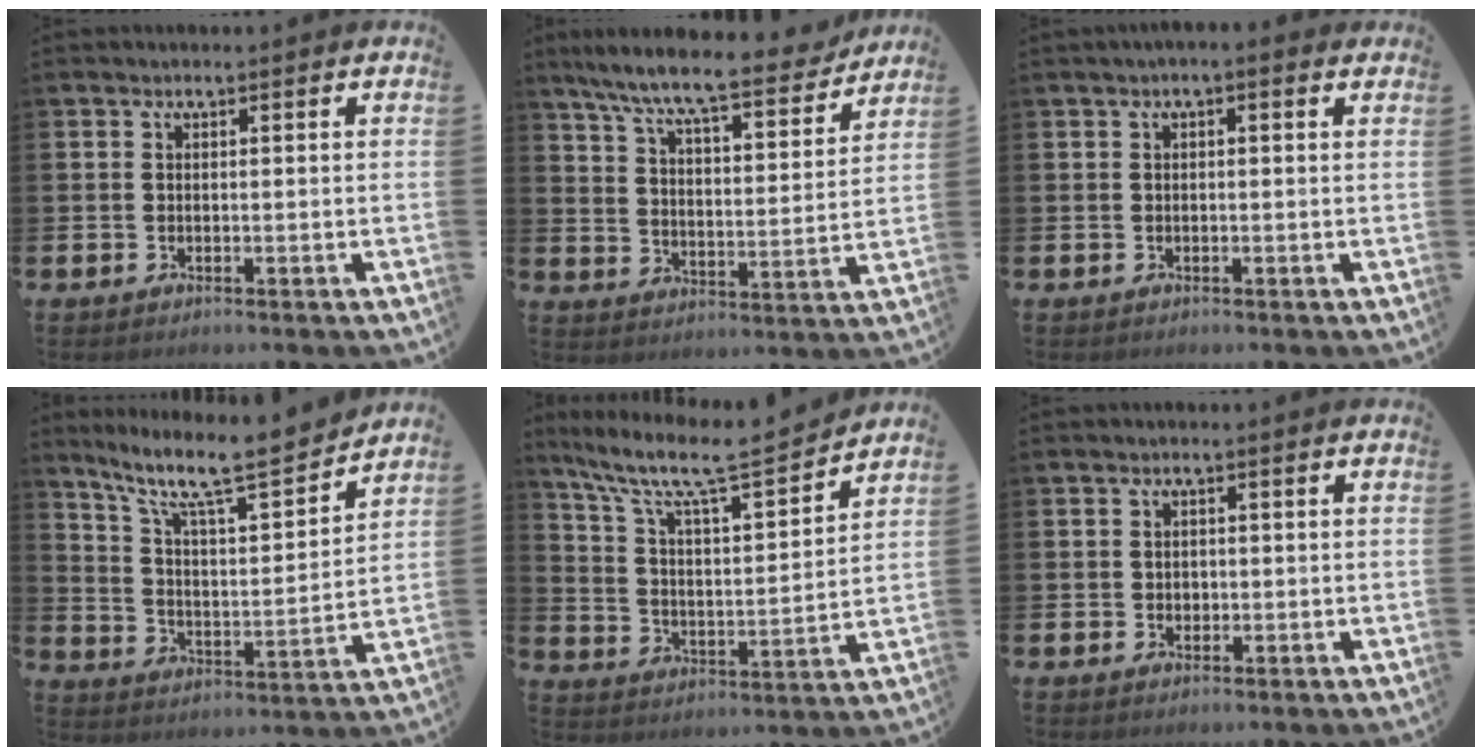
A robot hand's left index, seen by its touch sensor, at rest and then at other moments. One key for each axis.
{"total": 9.3, "fx": 8.4, "fy": 0.9, "fz": 3.9, "tx": -0.100, "ty": -0.057, "tz": 0.139}
{"total": 0.9, "fx": 0.0, "fy": 0.3, "fz": 0.9, "tx": -0.013, "ty": 0.002, "tz": -0.002}
{"total": 10.2, "fx": 9.0, "fy": 1.2, "fz": 4.8, "tx": -0.121, "ty": -0.063, "tz": 0.148}
{"total": 9.3, "fx": 8.0, "fy": 1.2, "fz": 4.5, "tx": -0.123, "ty": -0.053, "tz": 0.131}
{"total": 1.0, "fx": 0.2, "fy": 1.0, "fz": 0.3, "tx": 0.009, "ty": 0.002, "tz": -0.001}